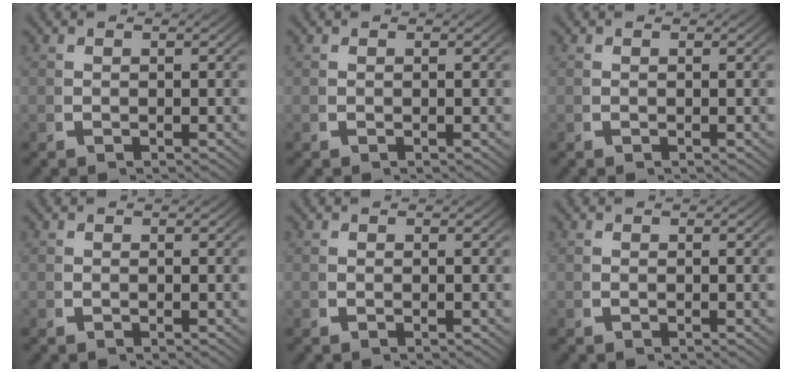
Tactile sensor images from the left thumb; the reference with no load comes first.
{"total": 0.0}
{"total": 0.0}
{"total": 0.0}
{"total": 0.0}
{"total": 0.0}